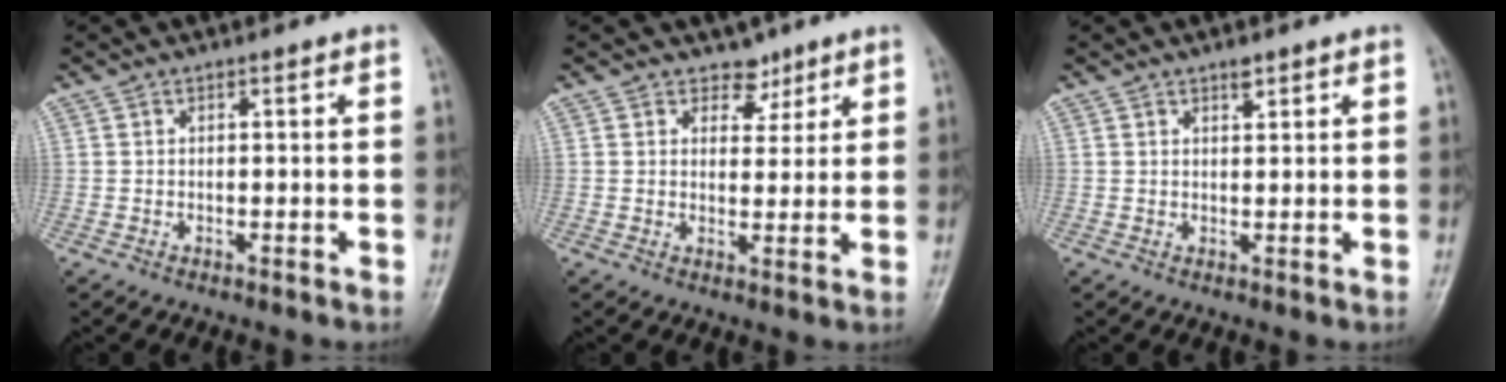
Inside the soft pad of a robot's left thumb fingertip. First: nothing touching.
{"total": 3.2, "force": [2.4, 2.0, 0.6], "torque": [0.014, -0.016, 0.036]}
{"total": 1.6, "force": [1.2, 0.6, 0.9], "torque": [-0.007, -0.007, 0.019]}